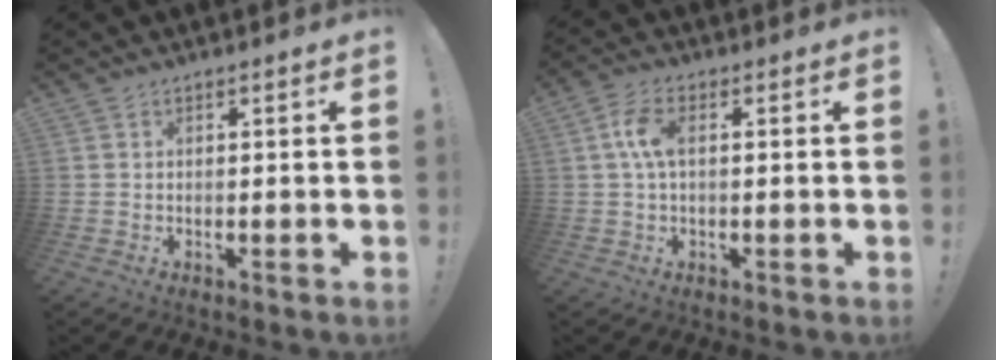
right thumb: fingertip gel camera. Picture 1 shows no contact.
{"total": 6.6, "force": [0.6, 3.3, 5.7], "torque": [-0.111, 0.006, 0.009]}